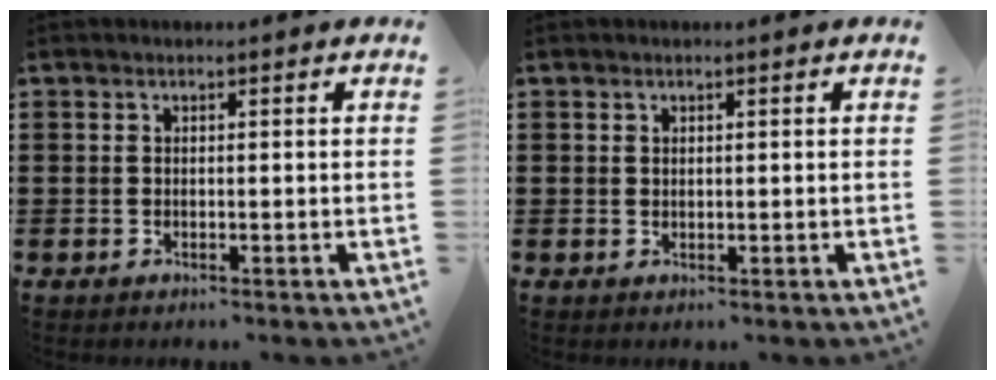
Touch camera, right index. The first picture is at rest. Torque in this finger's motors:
{"motor_torque": [-0.15, 0.46, -0.01, -0.01]}